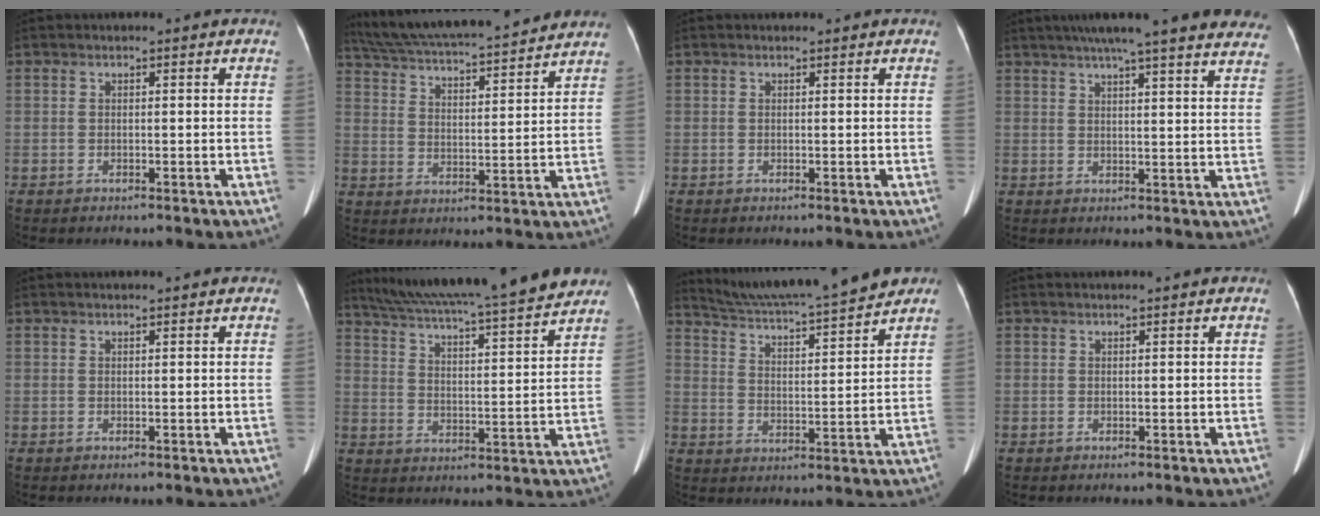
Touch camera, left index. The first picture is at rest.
{"total": 20.7, "force": [18.7, 1.4, 8.7], "torque": [-0.155, 0.020, 0.280]}
{"total": 0.0}
{"total": 24.6, "force": [21.2, 1.7, 12.4], "torque": [-0.185, 0.000, 0.254]}
{"total": 2.8, "force": [2.5, 0.3, 1.1], "torque": [-0.014, 0.025, 0.032]}
{"total": 21.6, "force": [19.2, 0.8, 9.9], "torque": [-0.169, 0.000, 0.278]}
{"total": 16.2, "force": [15.0, 0.4, 6.1], "torque": [-0.107, 0.006, 0.229]}
{"total": 2.0, "force": [1.8, 0.2, 0.8], "torque": [-0.007, 0.022, 0.025]}